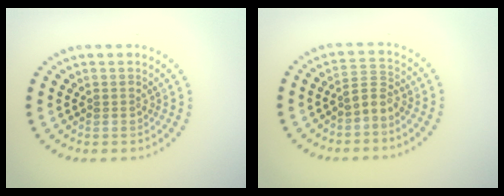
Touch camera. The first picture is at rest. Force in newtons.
{"total": 2.0, "press": 1.4, "slide": 1.4}